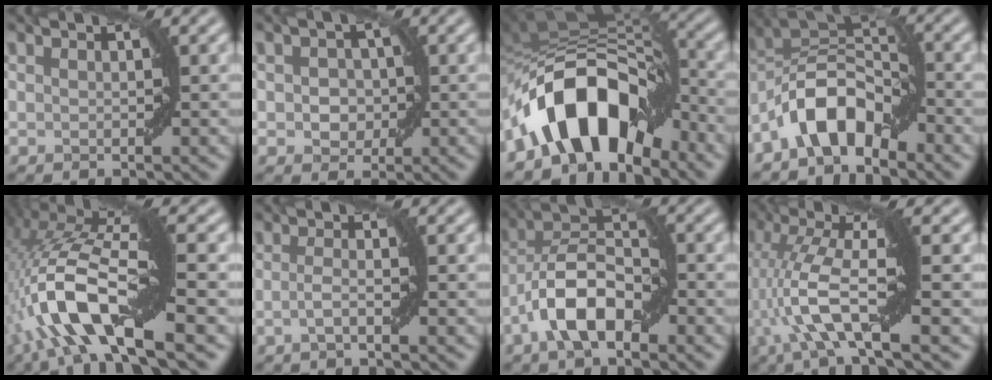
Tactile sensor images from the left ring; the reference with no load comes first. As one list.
[{"total": 2.4, "force": [-0.1, 2.0, 1.3], "torque": [-0.016, 0.000, -0.004]}, {"total": 10.4, "force": [-5.7, 5.7, 6.5], "torque": [-0.091, 0.014, -0.099]}, {"total": 6.5, "force": [-3.9, 3.2, 4.2], "torque": [-0.065, 0.014, -0.081]}, {"total": 12.1, "force": [-3.3, 3.9, 11.0], "torque": [-0.222, 0.016, -0.067]}, {"total": 1.7, "force": [-0.5, 0.2, 1.6], "torque": [-0.034, 0.002, -0.014]}, {"total": 6.9, "force": [-3.1, 3.2, 5.3], "torque": [-0.097, 0.019, -0.062]}, {"total": 7.6, "force": [-1.4, 1.4, 7.3], "torque": [-0.154, 0.016, -0.034]}]